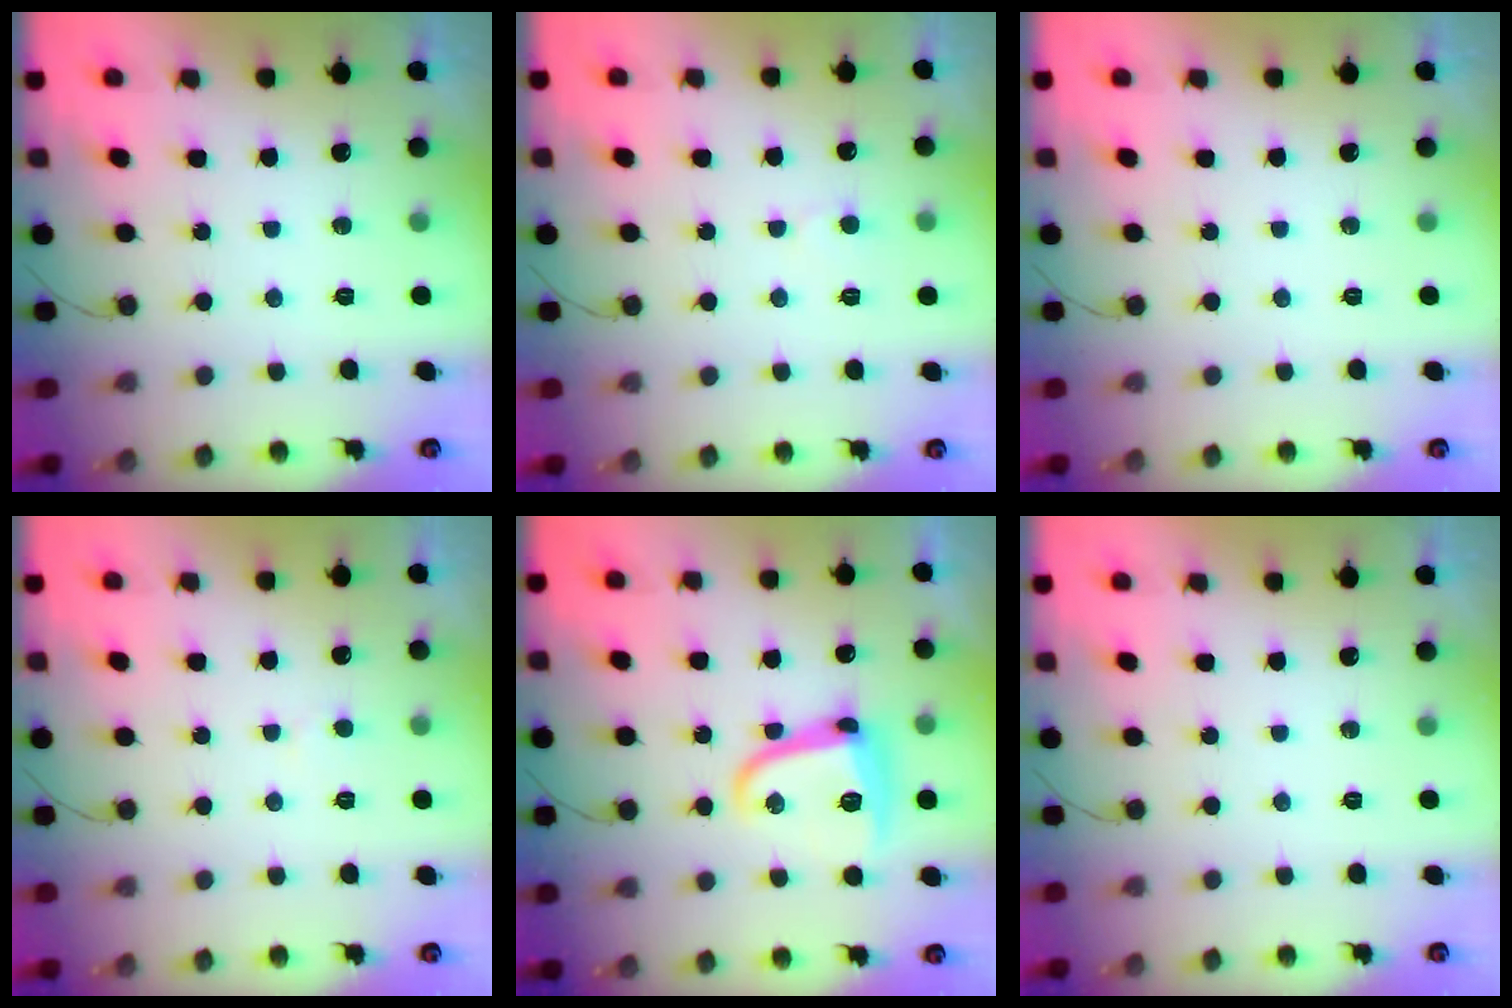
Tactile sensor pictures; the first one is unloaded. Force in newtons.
{"total": 3.7, "press": 3.7, "slide": 0.3}
{"total": 0.0}
{"total": 2.7, "press": 2.7, "slide": 0.2}
{"total": 12.9, "press": 12.8, "slide": 0.6}
{"total": 0.0}